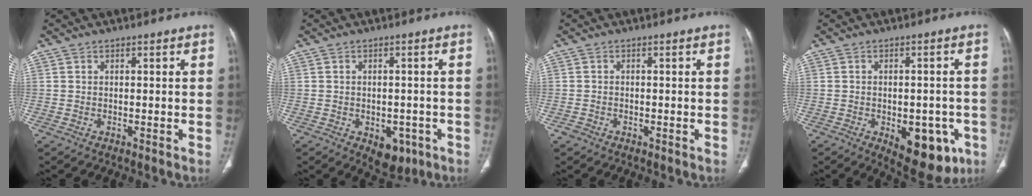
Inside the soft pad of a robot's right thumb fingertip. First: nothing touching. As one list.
[{"total": 6.0, "force": [-2.6, 3.9, 3.7], "torque": [-0.026, 0.008, -0.023]}, {"total": 1.2, "force": [-0.7, 0.9, 0.3], "torque": [-0.008, 0.004, -0.014]}, {"total": 12.9, "force": [-5.0, 6.9, 9.7], "torque": [-0.091, 0.010, -0.051]}]